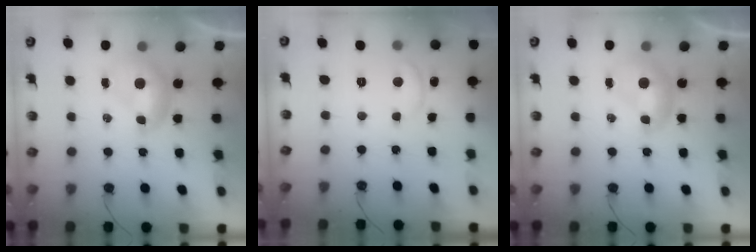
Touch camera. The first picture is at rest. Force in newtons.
{"total": 1.7, "press": 1.6, "slide": 0.6}
{"total": 0.0}